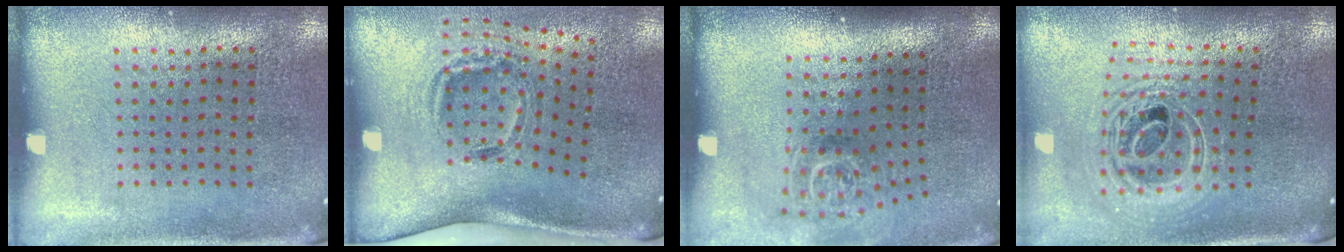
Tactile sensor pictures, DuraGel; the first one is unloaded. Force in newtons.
{"total": 1.9, "press": 1.3, "slide": 1.3}
{"total": 1.8, "press": 1.2, "slide": 1.3}
{"total": 2.4, "press": 1.8, "slide": 1.6}